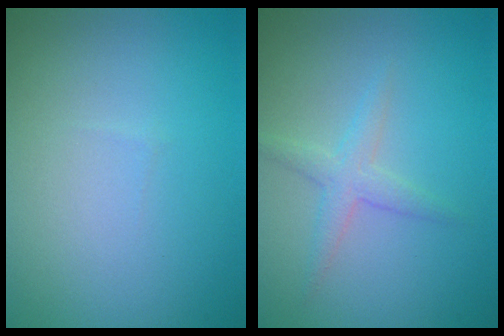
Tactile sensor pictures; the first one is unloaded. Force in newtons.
{"total": 2.0, "press": 2.0, "slide": 0.1}